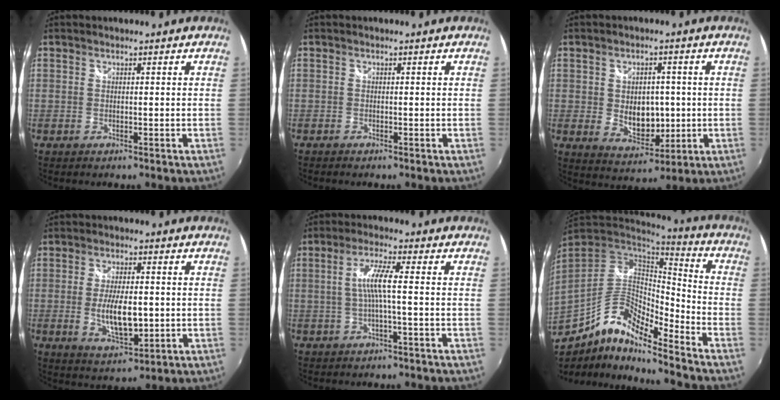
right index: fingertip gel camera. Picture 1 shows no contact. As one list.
[{"total": 0.6, "force": [-0.6, 0.2, 0.2], "torque": [-0.006, -0.003, -0.013]}, {"total": 8.5, "force": [-0.4, 6.2, 5.9], "torque": [-0.104, -0.001, 0.008]}, {"total": 9.1, "force": [-0.9, 3.7, 8.2], "torque": [-0.156, -0.008, -0.010]}, {"total": 5.3, "force": [-0.5, -0.2, 5.2], "torque": [-0.107, 0.004, -0.007]}, {"total": 13.3, "force": [-8.3, 4.0, 9.6], "torque": [-0.177, -0.003, -0.163]}]